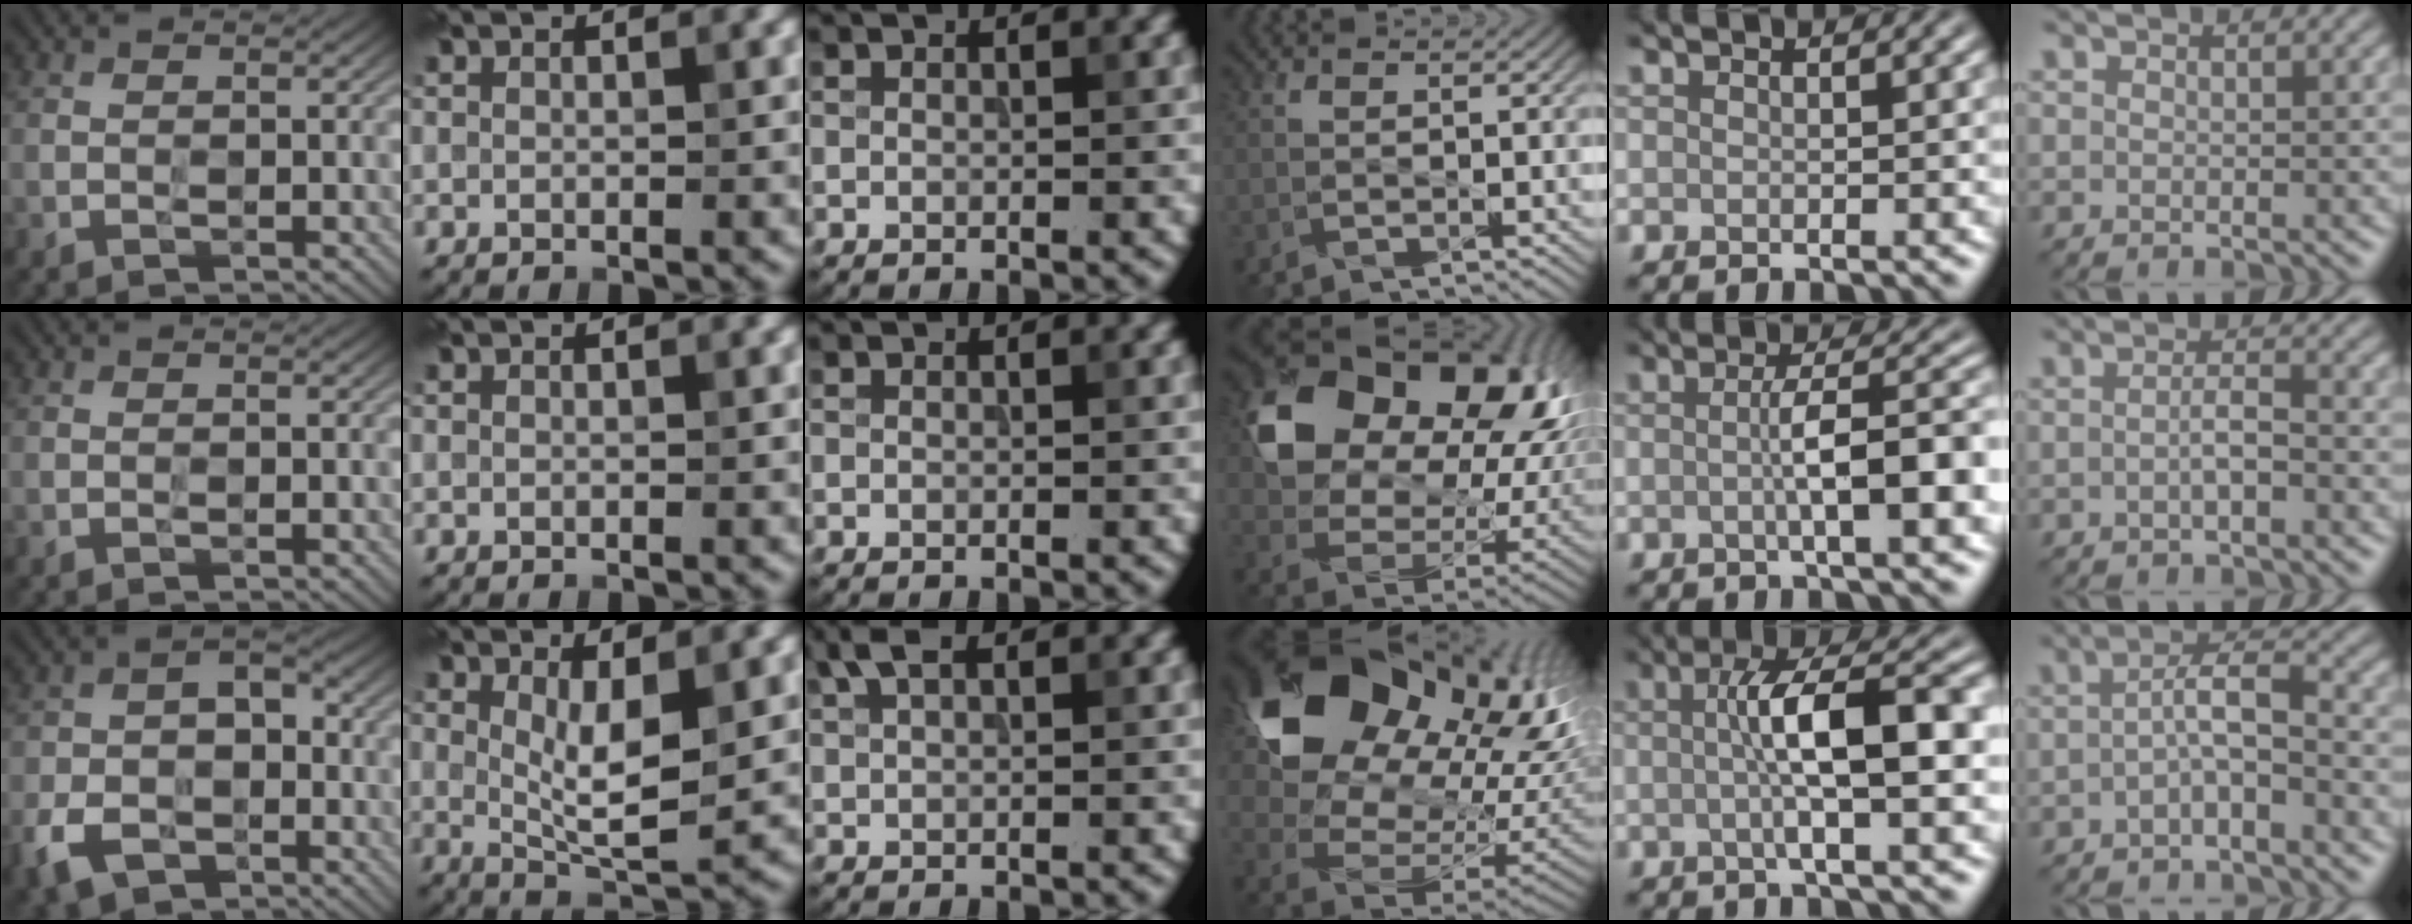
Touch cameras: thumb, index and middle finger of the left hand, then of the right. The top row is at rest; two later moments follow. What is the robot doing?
{"motion": "wipe", "object": "glasses"}